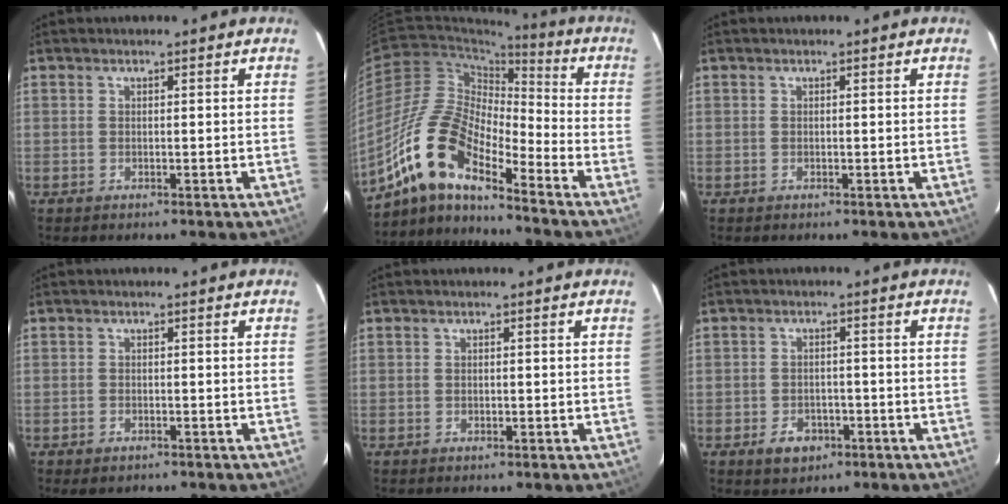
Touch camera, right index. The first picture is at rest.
{"total": 14.8, "force": [-10.8, 4.5, 9.1], "torque": [-0.166, 0.007, -0.222]}
{"total": 0.0}
{"total": 1.7, "force": [-1.1, 1.1, 0.7], "torque": [-0.014, -0.003, -0.015]}
{"total": 0.5, "force": [-0.1, 0.5, 0.2], "torque": [-0.001, 0.001, -0.001]}
{"total": 4.8, "force": [-2.5, 3.5, 2.0], "torque": [-0.047, 0.008, -0.029]}